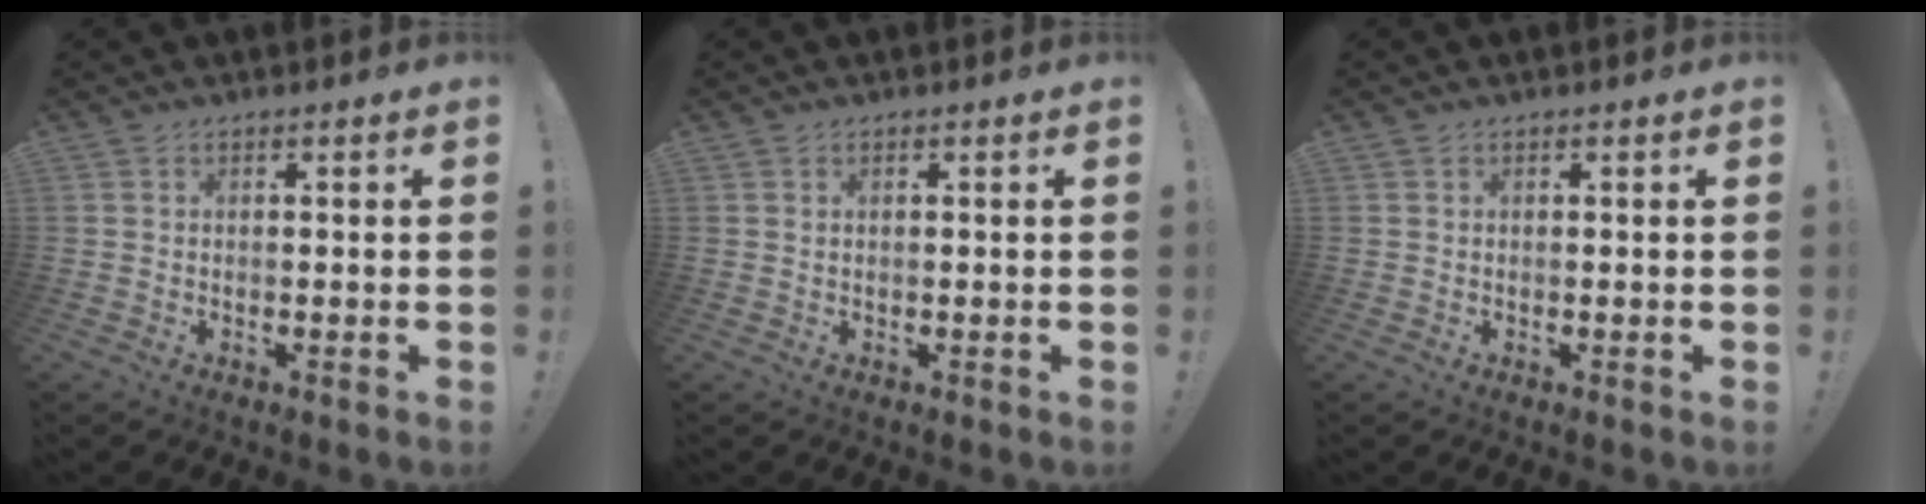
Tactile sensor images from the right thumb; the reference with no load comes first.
{"total": 0.5, "force": [0.5, 0.0, 0.2], "torque": [-0.003, 0.000, 0.009]}
{"total": 0.0}